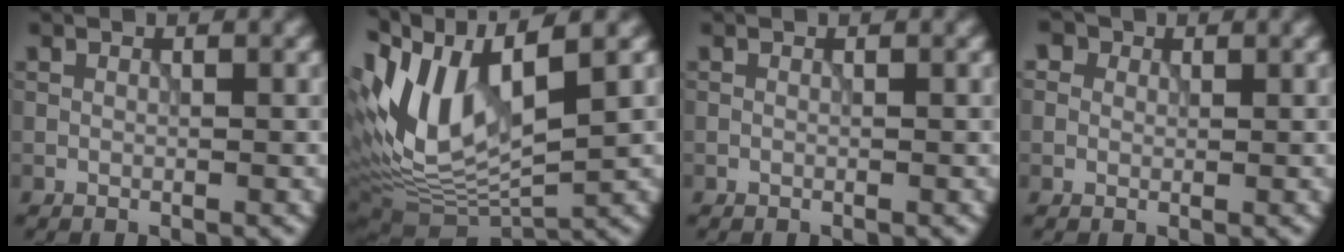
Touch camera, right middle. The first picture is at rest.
{"total": 10.6, "force": [1.8, 4.8, 9.3], "torque": [-0.196, 0.005, 0.033]}
{"total": 0.0}
{"total": 2.7, "force": [1.6, 1.9, 0.9], "torque": [-0.029, 0.003, 0.021]}